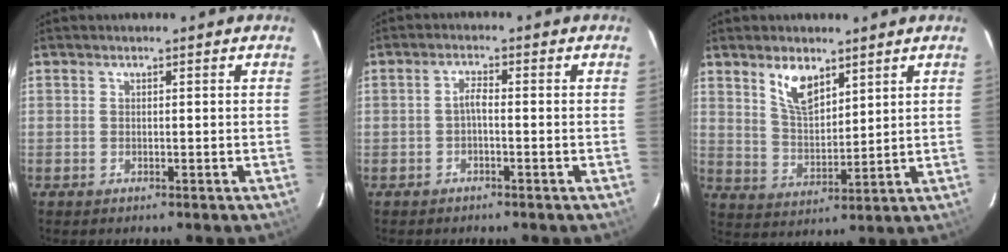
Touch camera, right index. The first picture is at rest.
{"total": 1.8, "force": [-0.8, 0.4, 1.5], "torque": [-0.032, 0.007, -0.015]}
{"total": 7.6, "force": [4.8, 3.4, 4.8], "torque": [-0.087, 0.003, 0.098]}